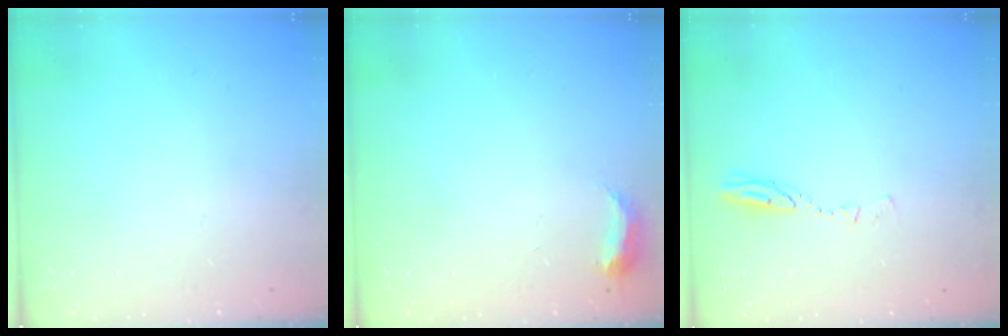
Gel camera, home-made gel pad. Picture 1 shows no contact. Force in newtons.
{"total": 4.1, "press": 4.1, "slide": 0.6}
{"total": 5.2, "press": 5.1, "slide": 0.4}